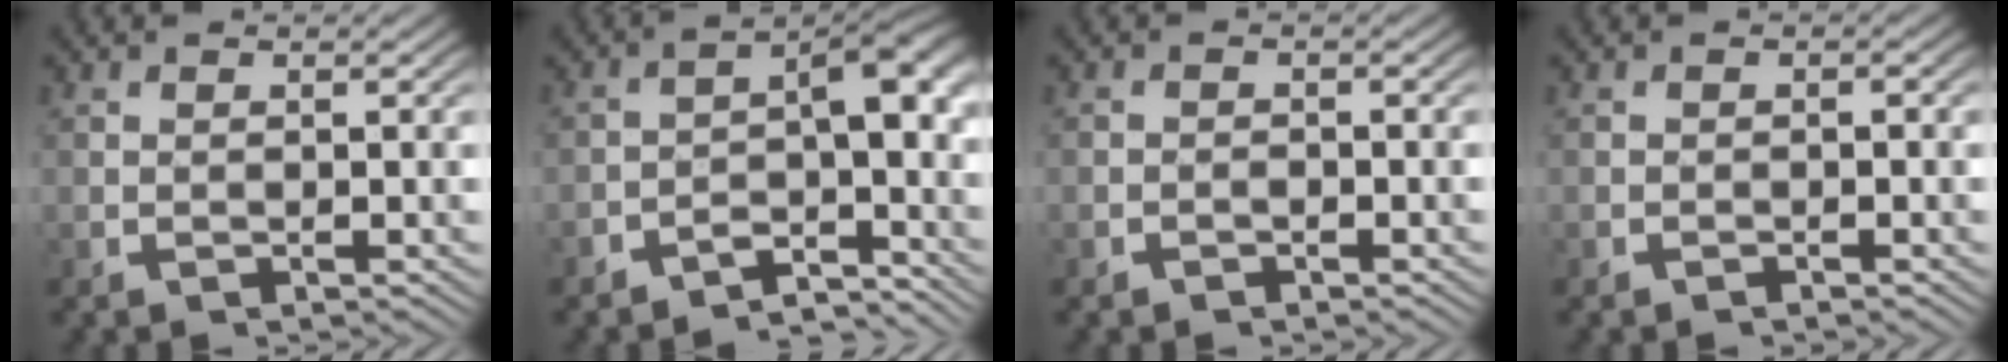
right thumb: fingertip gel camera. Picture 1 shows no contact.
{"total": 7.5, "force": [-2.4, 3.9, 5.9], "torque": [-0.068, -0.013, -0.043]}
{"total": 0.9, "force": [-0.8, 0.4, 0.1], "torque": [-0.001, -0.003, -0.016]}
{"total": 0.7, "force": [-0.6, 0.1, 0.2], "torque": [-0.001, 0.000, -0.013]}